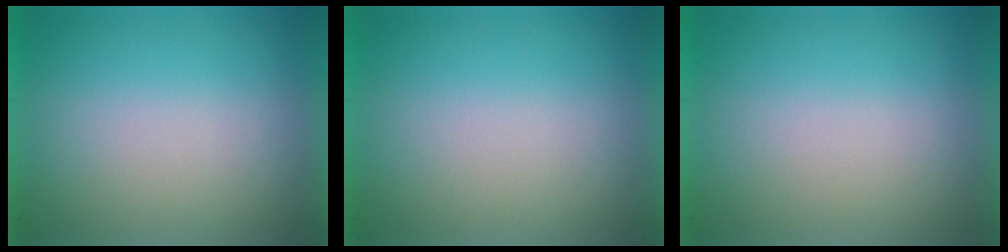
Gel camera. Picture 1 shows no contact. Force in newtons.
{"total": 0.0}
{"total": 0.0}